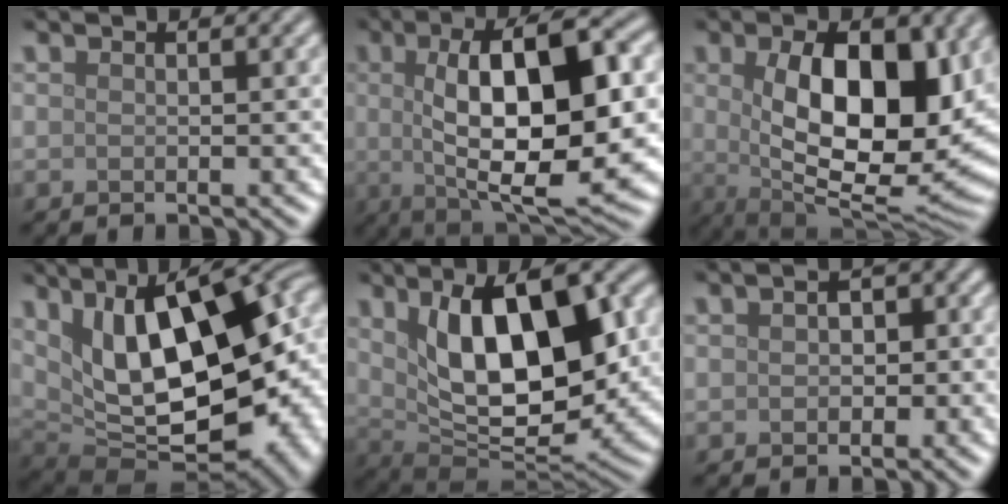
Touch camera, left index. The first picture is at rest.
{"total": 13.1, "force": [0.9, 4.5, 12.3], "torque": [-0.168, 0.007, 0.009]}
{"total": 13.2, "force": [1.6, 6.4, 11.4], "torque": [-0.166, -0.009, 0.030]}
{"total": 17.7, "force": [3.4, 9.4, 14.6], "torque": [-0.200, 0.004, 0.071]}
{"total": 12.4, "force": [2.4, 5.8, 10.7], "torque": [-0.148, -0.002, 0.041]}
{"total": 2.8, "force": [-0.2, 2.1, 1.9], "torque": [-0.017, -0.002, -0.007]}